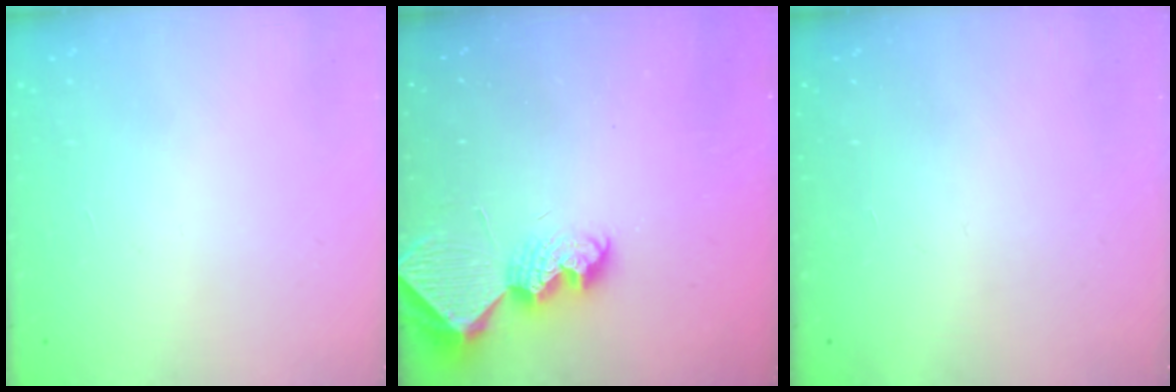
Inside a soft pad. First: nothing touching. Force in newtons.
{"total": 8.8, "press": 8.8, "slide": 0.5}
{"total": 0.0}